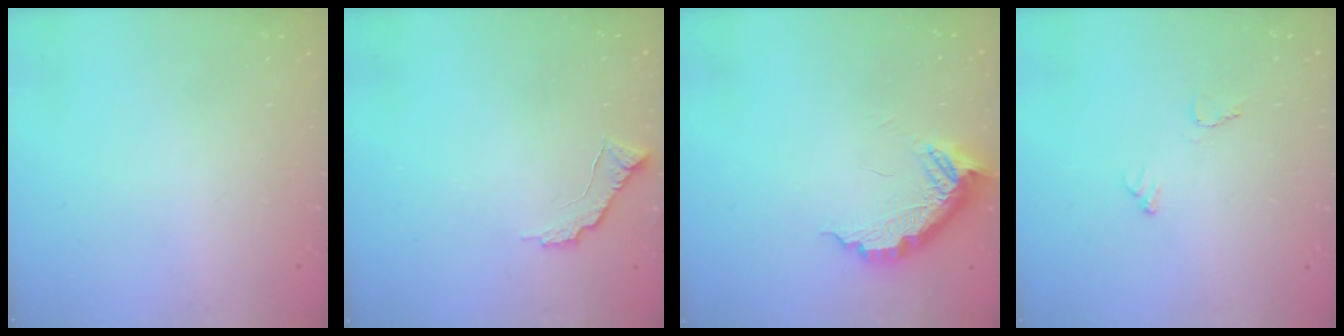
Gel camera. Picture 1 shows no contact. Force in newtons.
{"total": 8.3, "press": 8.3, "slide": 0.4}
{"total": 11.4, "press": 11.4, "slide": 0.6}
{"total": 6.6, "press": 6.6, "slide": 0.3}